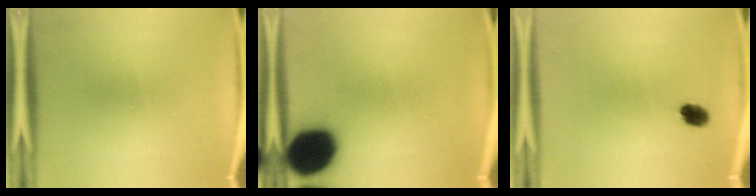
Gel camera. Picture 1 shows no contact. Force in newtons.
{"total": 19.0}
{"total": 3.1}